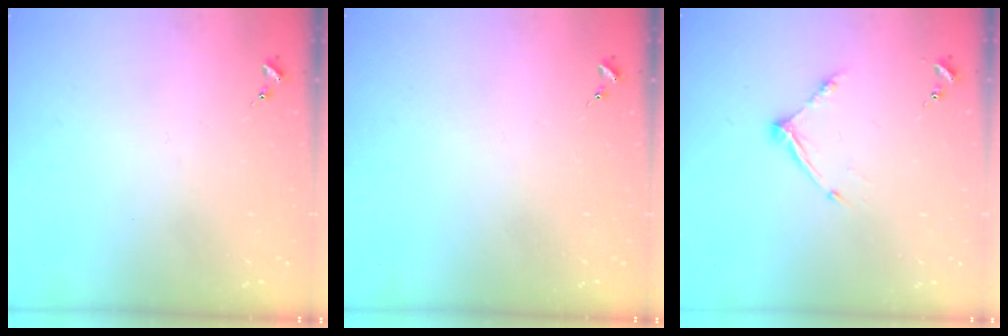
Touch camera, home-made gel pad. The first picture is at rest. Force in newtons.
{"total": 0.0}
{"total": 8.6, "press": 8.6, "slide": 0.5}